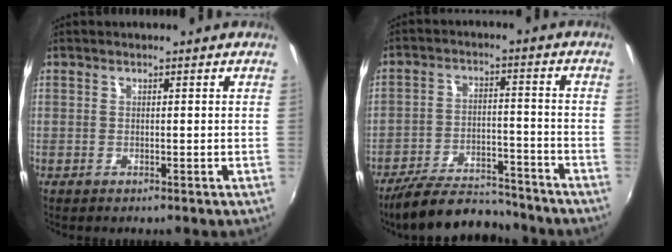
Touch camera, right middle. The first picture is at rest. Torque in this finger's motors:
{"motor_torque": [0.77, -0.90, -0.02, 0.00]}